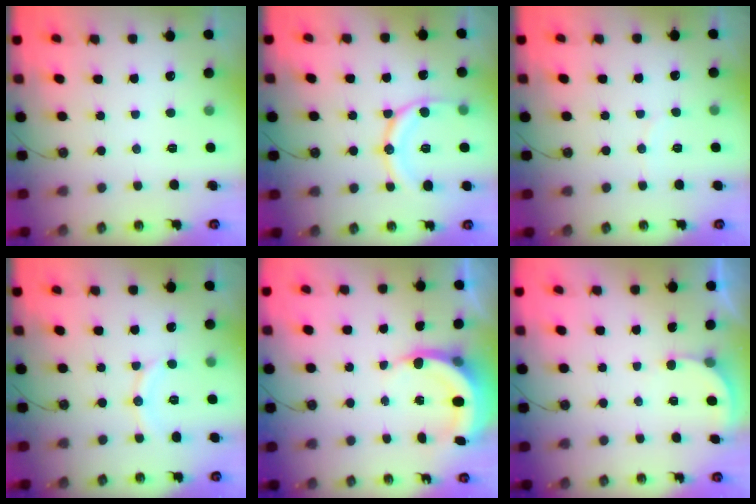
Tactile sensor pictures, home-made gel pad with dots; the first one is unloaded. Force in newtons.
{"total": 14.8, "press": 14.7, "slide": 1.5}
{"total": 1.8, "press": 1.8, "slide": 0.2}
{"total": 7.9, "press": 7.9, "slide": 0.3}
{"total": 6.3, "press": 6.3, "slide": 0.7}
{"total": 2.6, "press": 2.6, "slide": 0.0}